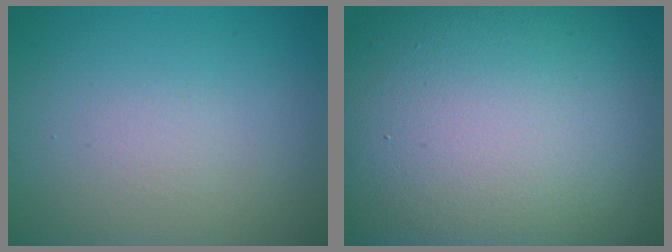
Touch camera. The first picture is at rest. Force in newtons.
{"total": 19.3, "press": 19.3, "slide": 0.3}